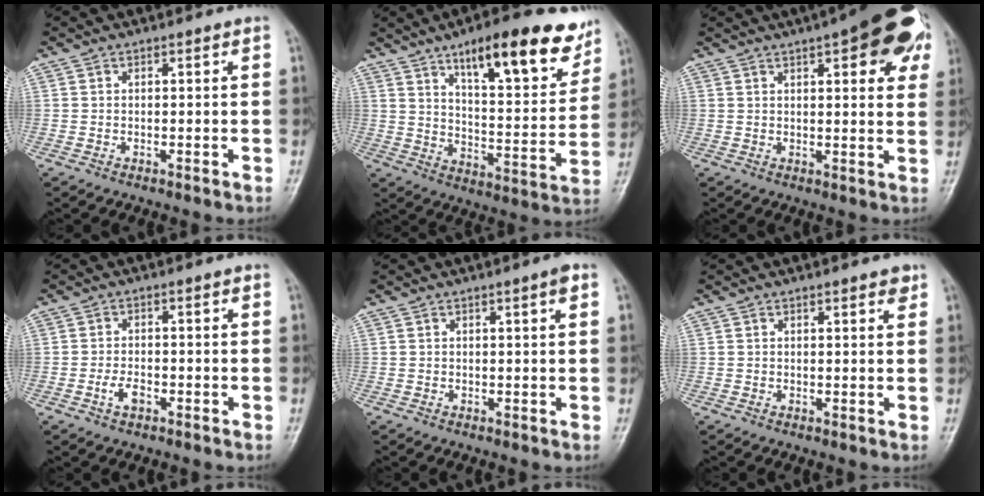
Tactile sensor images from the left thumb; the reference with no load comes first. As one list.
[{"total": 20.0, "force": [12.4, 6.2, 14.4], "torque": [-0.165, -0.054, 0.188]}, {"total": 18.3, "force": [8.7, 6.5, 14.8], "torque": [-0.166, -0.001, 0.108]}, {"total": 2.9, "force": [-1.4, 1.6, 2.1], "torque": [-0.041, 0.012, -0.026]}, {"total": 1.8, "force": [0.9, 0.1, 1.6], "torque": [-0.026, -0.001, 0.012]}, {"total": 2.2, "force": [1.4, 0.6, 1.5], "torque": [-0.014, -0.006, 0.017]}]